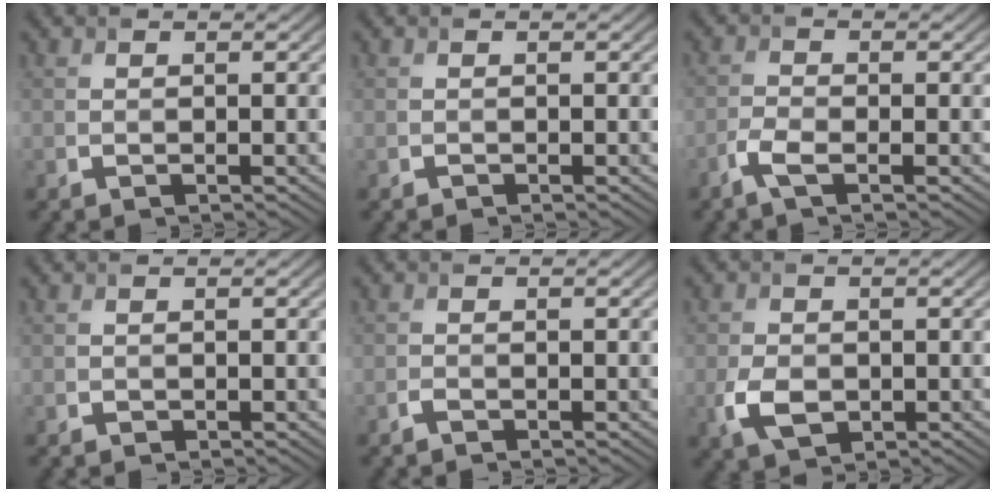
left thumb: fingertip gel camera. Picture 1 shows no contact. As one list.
[{"total": 0.0}, {"total": 2.7, "force": [-1.6, 0.7, 2.0], "torque": [-0.052, 0.000, -0.041]}, {"total": 0.0}, {"total": 0.7, "force": [-0.6, 0.1, 0.4], "torque": [-0.009, 0.001, -0.012]}, {"total": 4.0, "force": [-1.0, 2.8, 2.7], "torque": [-0.070, -0.013, -0.021]}]